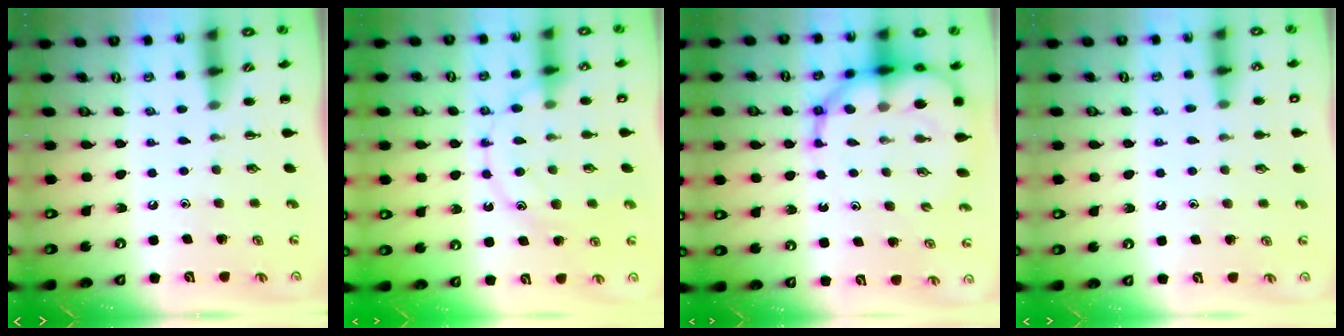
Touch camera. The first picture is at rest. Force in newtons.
{"total": 12.6, "press": 12.6, "slide": 0.6}
{"total": 13.8, "press": 13.3, "slide": 3.7}
{"total": 8.8, "press": 8.5, "slide": 2.1}